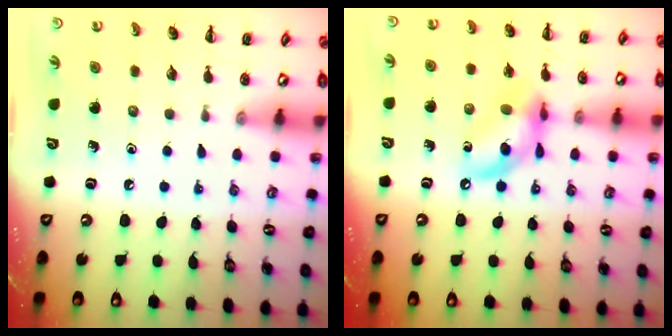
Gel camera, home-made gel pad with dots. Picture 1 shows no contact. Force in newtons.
{"total": 13.5, "press": 13.2, "slide": 2.9}